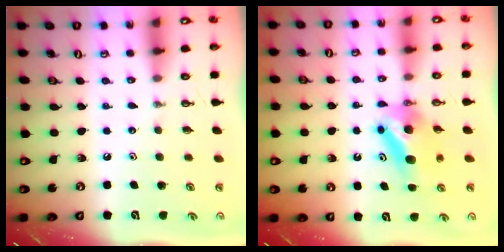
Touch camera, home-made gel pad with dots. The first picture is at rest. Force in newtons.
{"total": 6.3, "press": 6.2, "slide": 0.9}